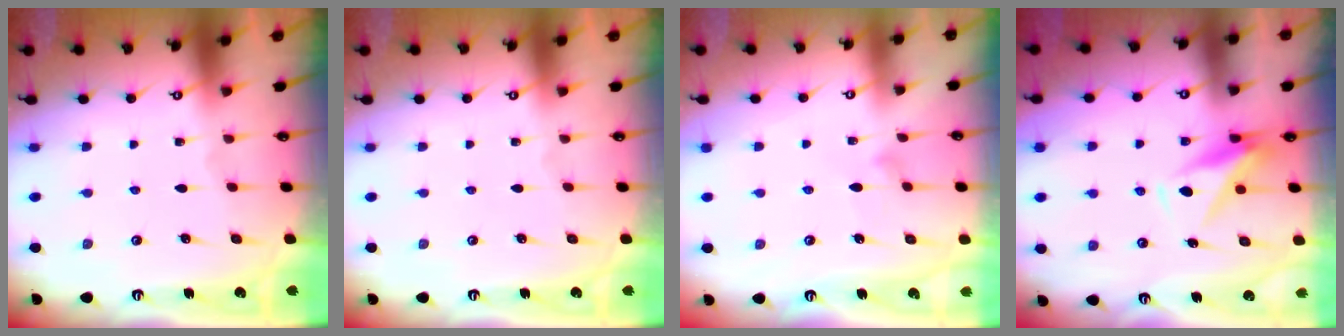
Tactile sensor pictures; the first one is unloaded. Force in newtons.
{"total": 0.0}
{"total": 8.2, "press": 8.1, "slide": 0.4}
{"total": 7.9, "press": 7.7, "slide": 1.7}